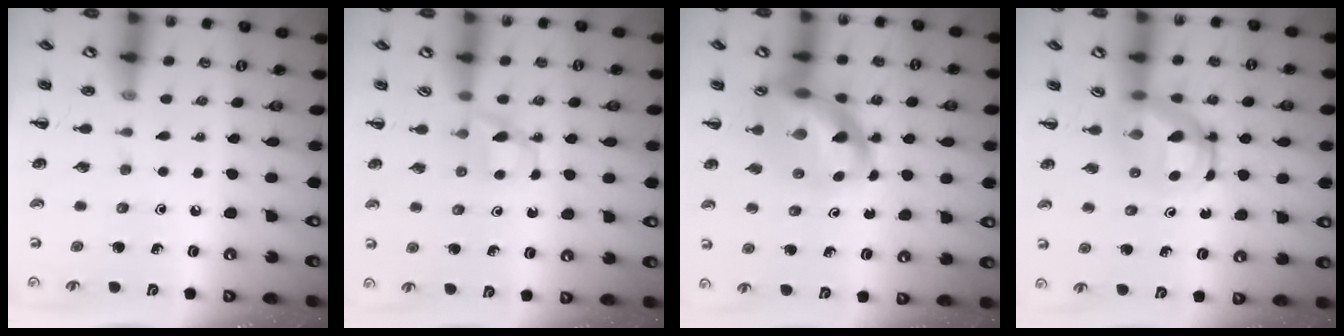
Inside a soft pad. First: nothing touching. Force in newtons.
{"total": 3.4, "press": 3.1, "slide": 1.4}
{"total": 12.2, "press": 11.7, "slide": 3.2}
{"total": 5.2, "press": 5.1, "slide": 0.8}